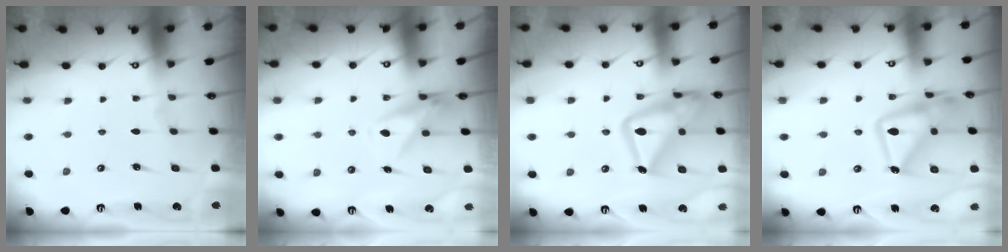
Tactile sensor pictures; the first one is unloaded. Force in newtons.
{"total": 9.9, "press": 9.9, "slide": 0.8}
{"total": 22.2, "press": 22.2, "slide": 1.5}
{"total": 18.9, "press": 18.8, "slide": 1.2}